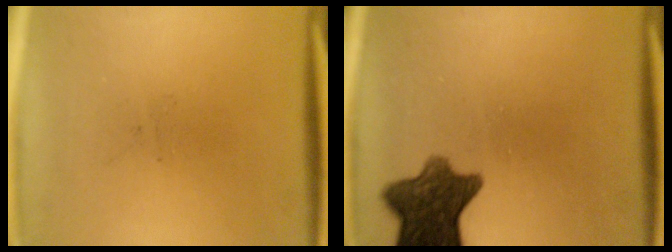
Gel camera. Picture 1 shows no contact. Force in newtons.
{"total": 9.5}